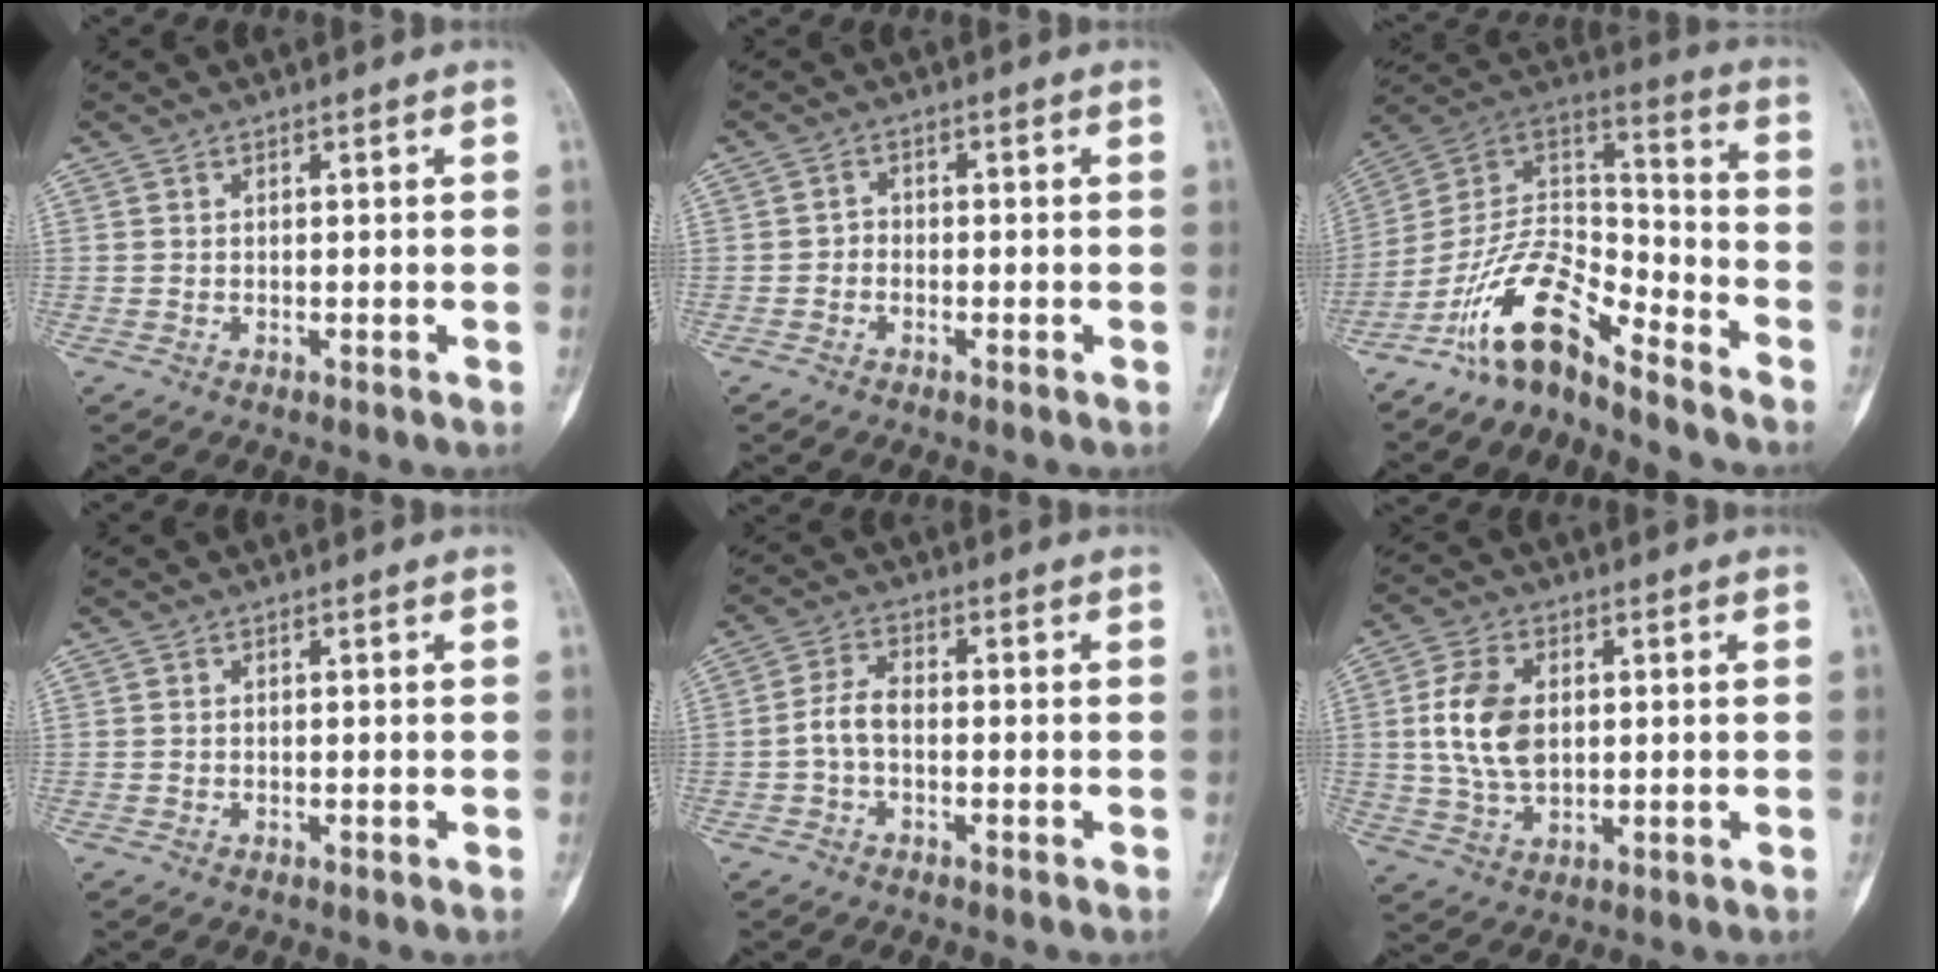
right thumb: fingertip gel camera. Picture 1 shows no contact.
{"total": 1.4, "force": [-0.8, 1.1, 0.5], "torque": [0.006, 0.007, -0.021]}
{"total": 14.3, "force": [-10.9, 4.7, 8.0], "torque": [-0.134, 0.105, -0.208]}
{"total": 0.0}
{"total": 4.5, "force": [-1.0, 2.6, 3.6], "torque": [-0.071, 0.019, -0.026]}
{"total": 10.1, "force": [1.1, 6.4, 7.7], "torque": [-0.143, 0.000, 0.025]}